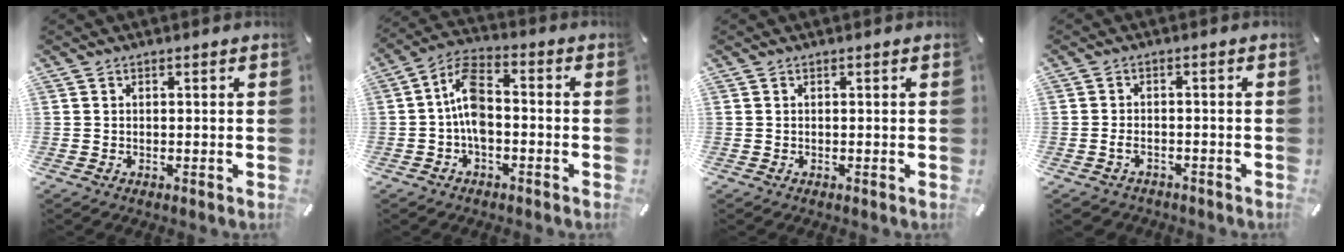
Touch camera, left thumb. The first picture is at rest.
{"total": 8.8, "force": [-2.0, 4.8, 7.1], "torque": [-0.145, 0.018, -0.036]}
{"total": 0.0}
{"total": 2.7, "force": [-1.7, 1.7, 1.1], "torque": [-0.030, 0.006, -0.035]}